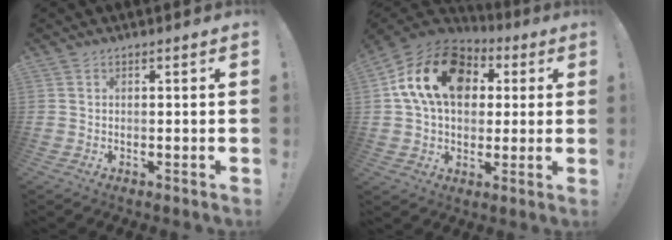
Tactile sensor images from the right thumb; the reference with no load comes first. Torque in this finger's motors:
{"motor_torque": [2.33, 2.68, 1.32, -0.05, 0.43]}